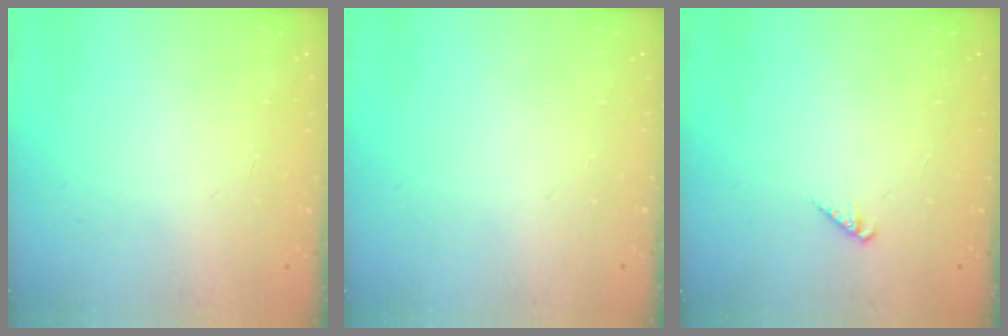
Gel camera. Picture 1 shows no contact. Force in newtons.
{"total": 0.0}
{"total": 1.4, "press": 1.4, "slide": 0.3}